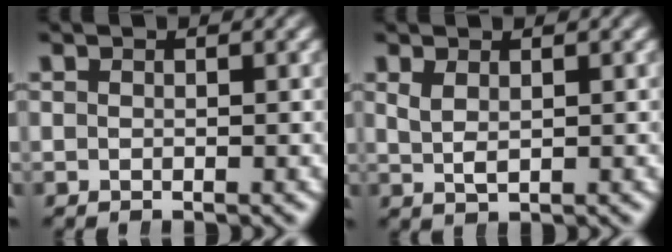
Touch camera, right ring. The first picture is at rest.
{"total": 1.4, "force": [0.8, 0.4, 1.1], "torque": [-0.027, -0.012, 0.025]}